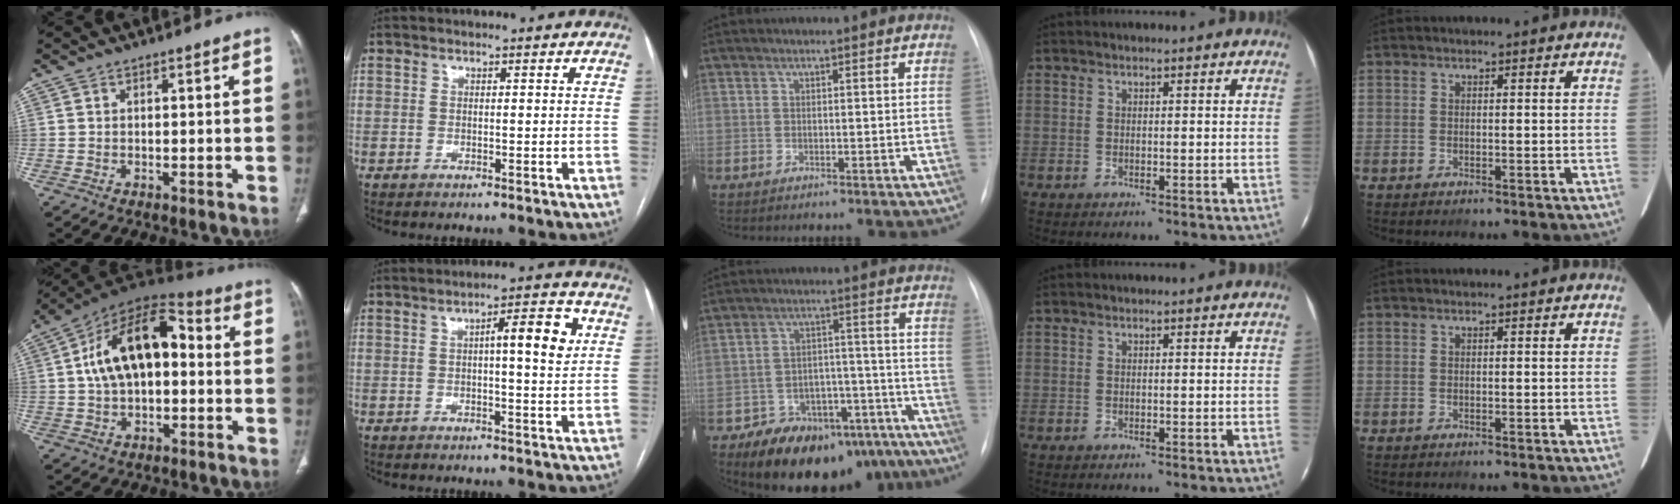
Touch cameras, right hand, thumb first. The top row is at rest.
{"thumb": {"total": 17.7, "force": [1.8, 10.1, 14.5], "torque": [-0.227, 0.042, 0.023]}, "index": {"total": 7.5, "force": [1.4, 0.9, 7.3], "torque": [-0.106, 0.014, 0.016]}, "middle": {"total": 17.6, "force": [-14.1, 8.5, 6.2], "torque": [-0.060, 0.051, -0.192]}}